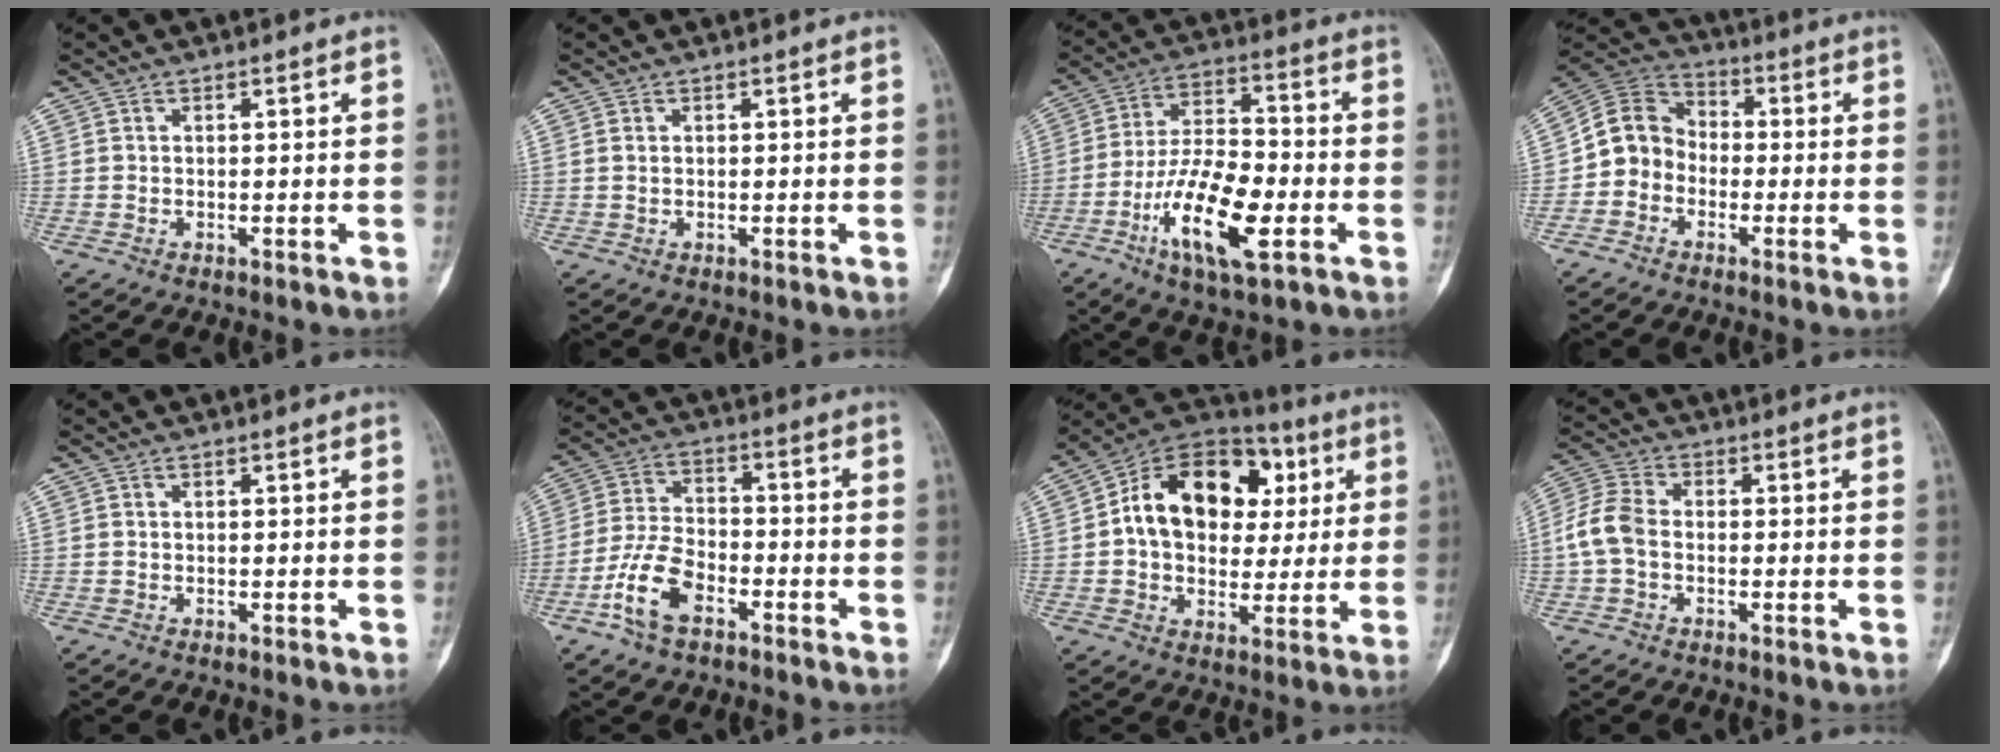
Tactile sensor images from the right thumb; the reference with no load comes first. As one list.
[{"total": 0.6, "force": [0.2, 0.4, 0.4], "torque": [-0.012, 0.003, 0.007]}, {"total": 16.0, "force": [-5.6, 6.0, 13.7], "torque": [-0.251, 0.022, -0.098]}, {"total": 9.1, "force": [-2.0, 8.0, 3.8], "torque": [-0.051, 0.044, -0.052]}, {"total": 0.0}, {"total": 9.9, "force": [-5.0, 5.3, 6.7], "torque": [-0.138, 0.031, -0.098]}, {"total": 19.4, "force": [3.8, 13.9, 12.9], "torque": [-0.168, 0.020, 0.057]}, {"total": 6.7, "force": [-1.0, 4.7, 4.7], "torque": [-0.101, 0.018, -0.030]}]